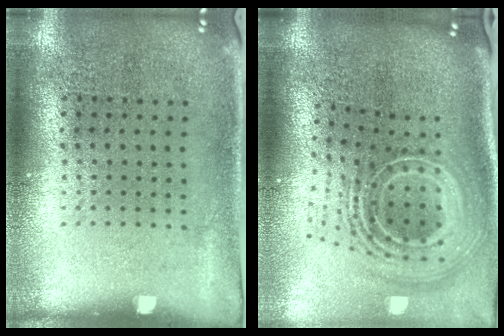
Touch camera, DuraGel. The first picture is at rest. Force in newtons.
{"total": 3.1, "press": 2.0, "slide": 2.3}